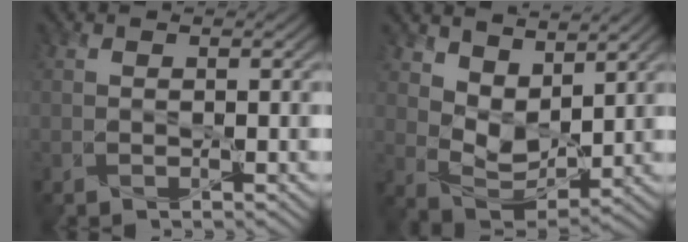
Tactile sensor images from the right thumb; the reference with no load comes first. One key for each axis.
{"total": 7.0, "fx": 4.5, "fy": 3.9, "fz": 3.7, "tx": -0.087, "ty": -0.010, "tz": 0.081}